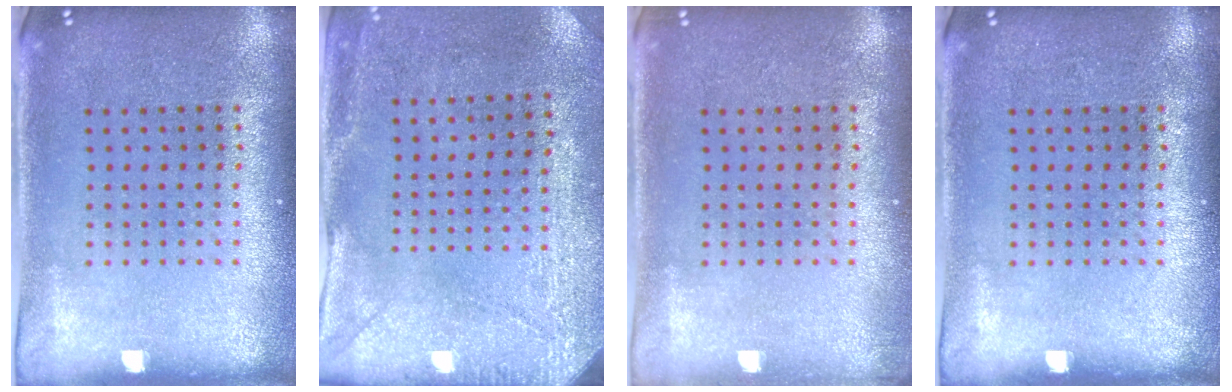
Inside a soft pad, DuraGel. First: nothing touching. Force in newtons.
{"total": 2.9, "press": 2.5, "slide": 1.5}
{"total": 0.8, "press": 0.7, "slide": 0.4}
{"total": 0.0}